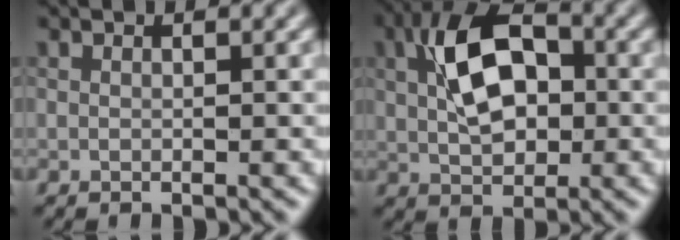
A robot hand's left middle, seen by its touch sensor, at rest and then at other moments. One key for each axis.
{"total": 7.3, "fx": -0.2, "fy": 4.2, "fz": 6.0, "tx": -0.119, "ty": 0.018, "tz": -0.007}